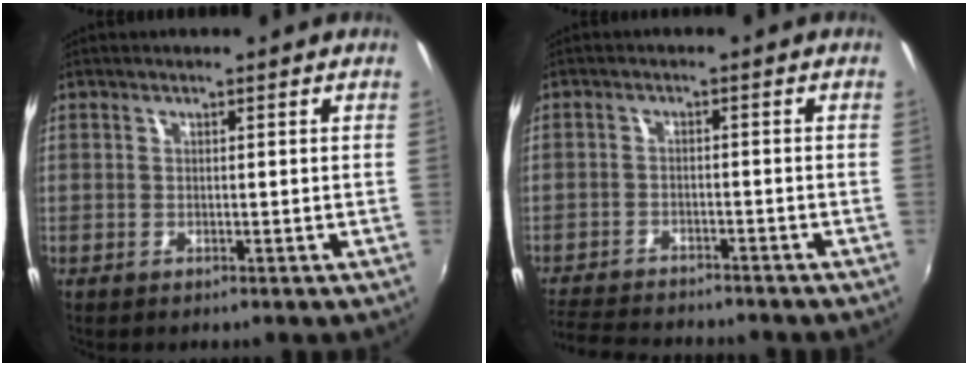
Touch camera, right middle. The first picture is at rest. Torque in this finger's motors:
{"motor_torque": [0.26, -0.44, 0.06, 0.01]}